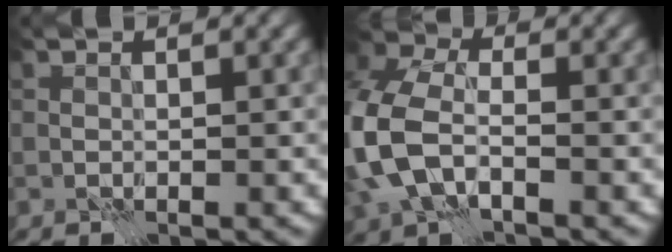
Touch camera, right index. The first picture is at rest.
{"total": 8.3, "force": [-1.9, 5.6, 5.7], "torque": [-0.172, -0.010, -0.043]}